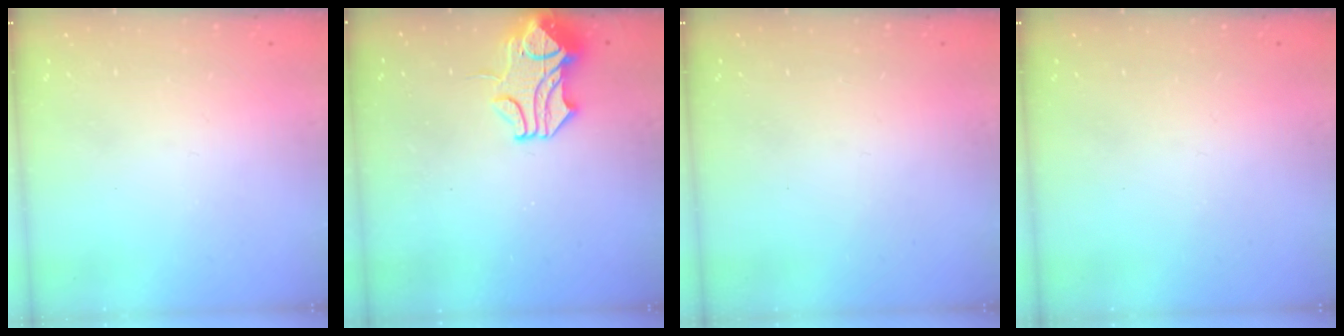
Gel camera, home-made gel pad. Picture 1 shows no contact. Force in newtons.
{"total": 1.8, "press": 1.1, "slide": 1.4}
{"total": 0.0}
{"total": 0.0}